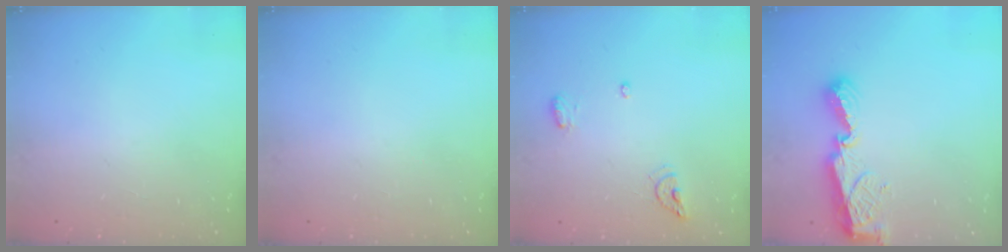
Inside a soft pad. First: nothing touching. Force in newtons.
{"total": 0.0}
{"total": 6.8, "press": 6.7, "slide": 1.2}
{"total": 7.3, "press": 7.3, "slide": 0.7}